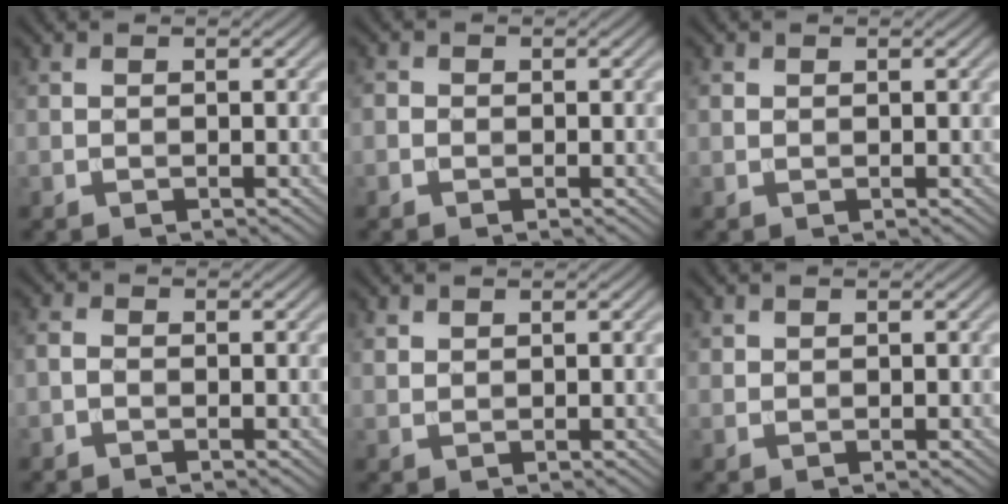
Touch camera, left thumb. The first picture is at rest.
{"total": 0.9, "force": [-0.4, 0.8, 0.2], "torque": [-0.003, -0.004, -0.009]}
{"total": 0.5, "force": [0.3, 0.4, 0.2], "torque": [-0.006, 0.000, 0.006]}
{"total": 1.3, "force": [-0.7, 0.8, 0.8], "torque": [-0.019, 0.001, -0.019]}
{"total": 1.0, "force": [0.8, 0.5, 0.3], "torque": [-0.013, -0.002, 0.019]}
{"total": 0.7, "force": [0.5, 0.4, 0.1], "torque": [-0.005, -0.002, 0.014]}